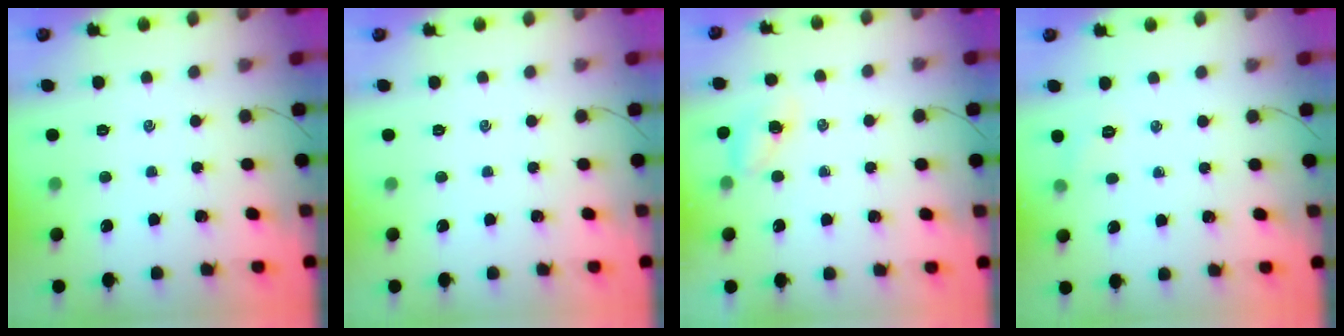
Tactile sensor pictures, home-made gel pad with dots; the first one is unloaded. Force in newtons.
{"total": 0.0}
{"total": 4.6, "press": 4.6, "slide": 0.5}
{"total": 4.3, "press": 4.1, "slide": 1.2}